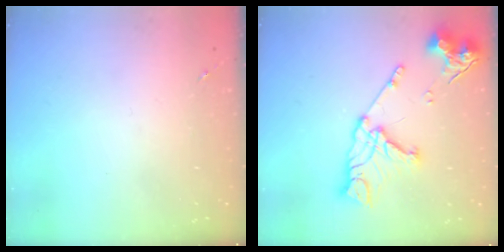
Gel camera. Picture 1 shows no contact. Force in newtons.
{"total": 17.1, "press": 17.0, "slide": 1.9}